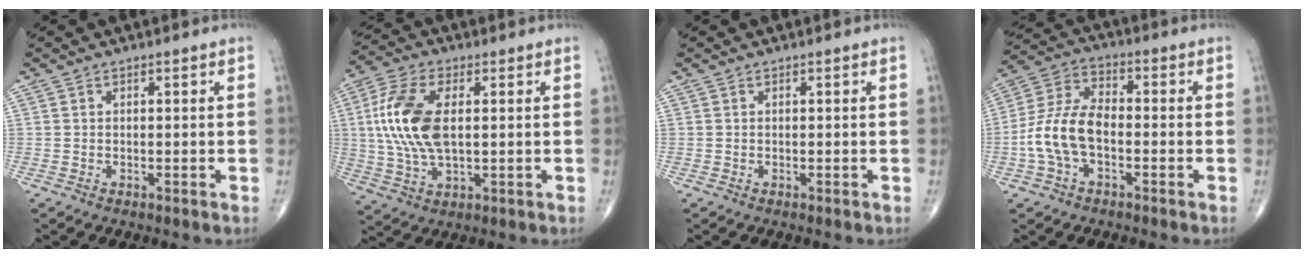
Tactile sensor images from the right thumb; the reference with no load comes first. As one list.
[{"total": 13.9, "force": [1.7, 7.0, 11.9], "torque": [-0.260, 0.003, 0.032]}, {"total": 0.0}, {"total": 11.1, "force": [-2.6, 6.3, 8.8], "torque": [-0.183, 0.036, -0.057]}]